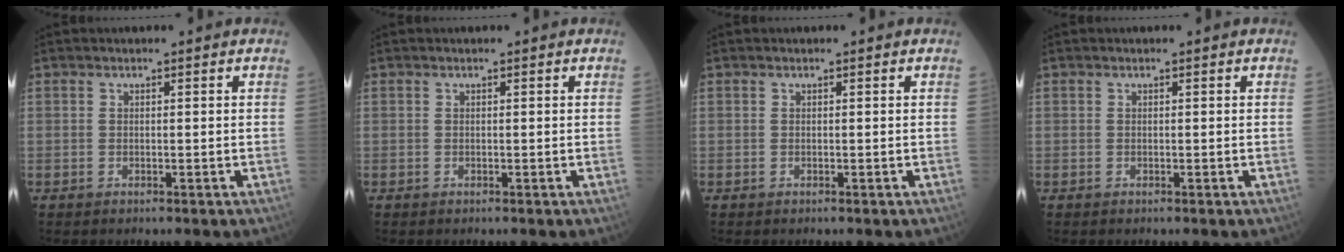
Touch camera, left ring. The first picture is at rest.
{"total": 0.0}
{"total": 0.0}
{"total": 0.0}